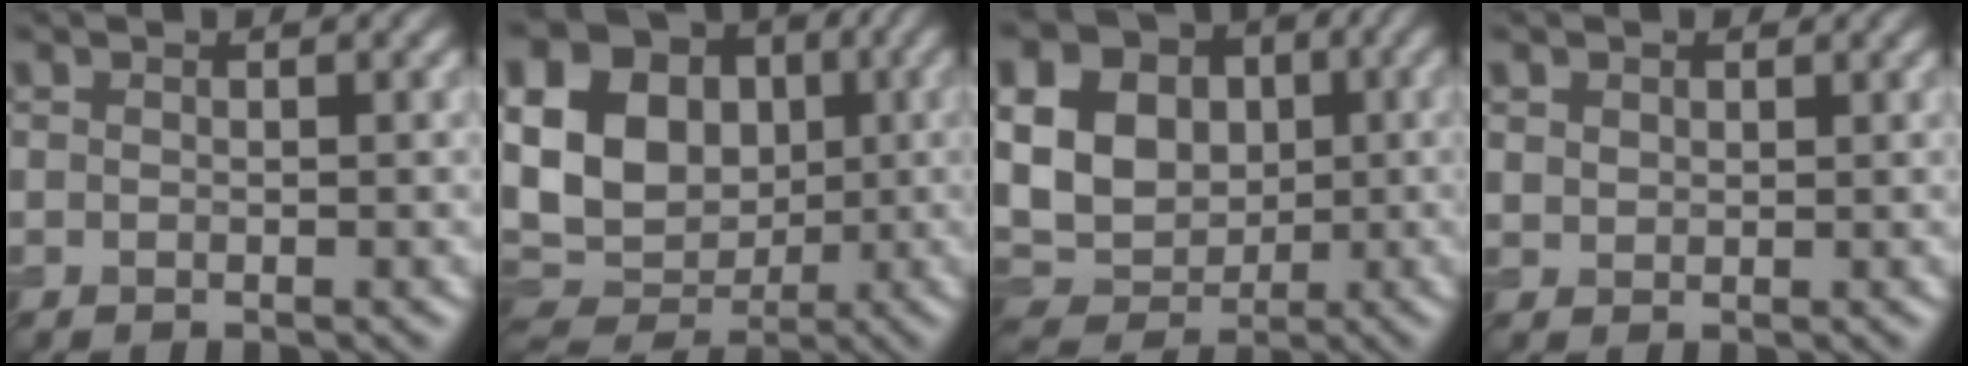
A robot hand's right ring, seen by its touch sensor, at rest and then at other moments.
{"total": 18.4, "force": [3.4, 15.7, 8.9], "torque": [-0.202, 0.030, 0.026]}
{"total": 12.5, "force": [2.3, 10.2, 6.8], "torque": [-0.157, 0.031, 0.033]}
{"total": 1.7, "force": [1.1, 1.2, 0.5], "torque": [-0.014, -0.005, 0.023]}